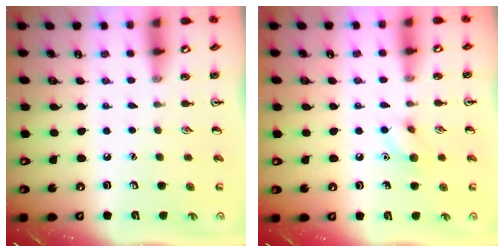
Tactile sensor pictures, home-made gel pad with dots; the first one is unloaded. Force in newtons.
{"total": 6.6, "press": 6.5, "slide": 1.0}